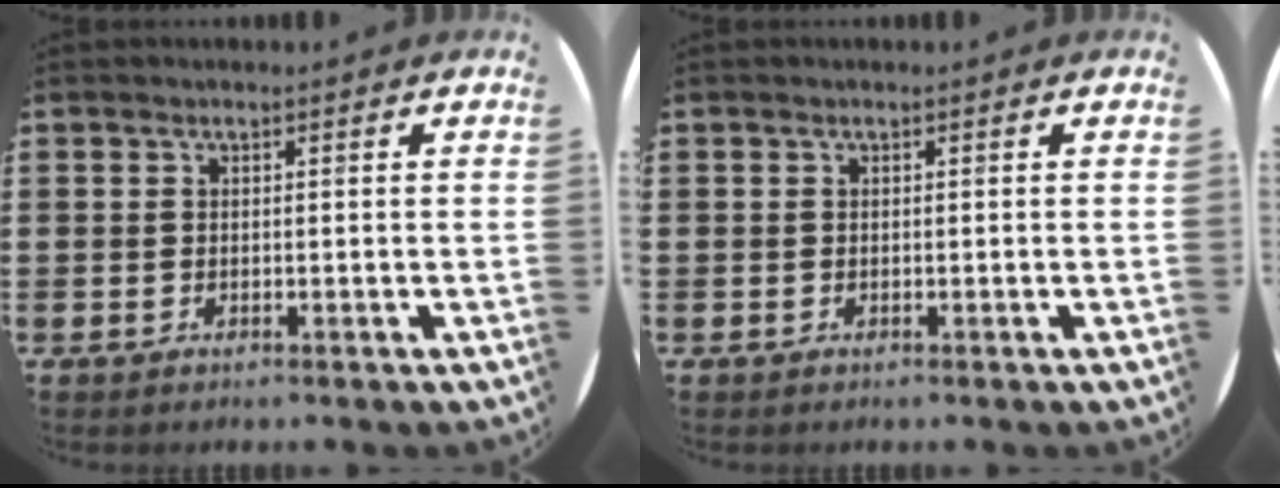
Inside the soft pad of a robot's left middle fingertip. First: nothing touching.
{"total": 0.0}